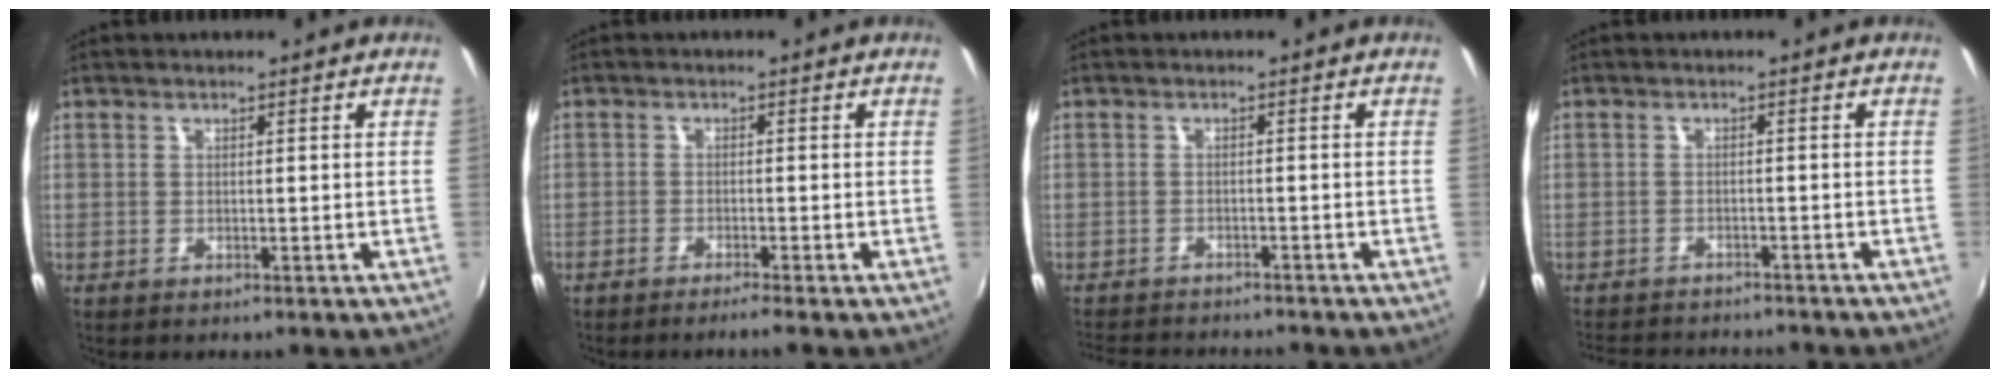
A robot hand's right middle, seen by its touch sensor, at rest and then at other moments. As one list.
[{"total": 2.6, "force": [-2.2, -0.2, 1.2], "torque": [-0.038, -0.007, -0.044]}, {"total": 8.8, "force": [-8.2, 1.7, 2.8], "torque": [-0.076, -0.011, -0.128]}, {"total": 9.8, "force": [-9.0, 2.2, 3.2], "torque": [-0.081, -0.010, -0.134]}]